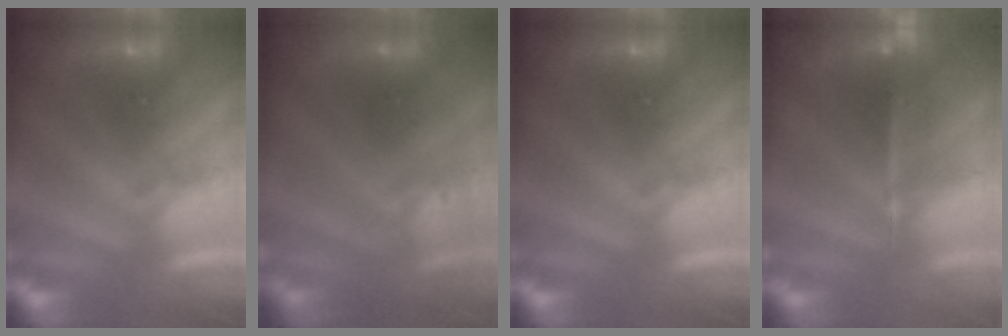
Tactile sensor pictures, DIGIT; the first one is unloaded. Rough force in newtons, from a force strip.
{"total": 2.9}
{"total": 0.0}
{"total": 6.1}